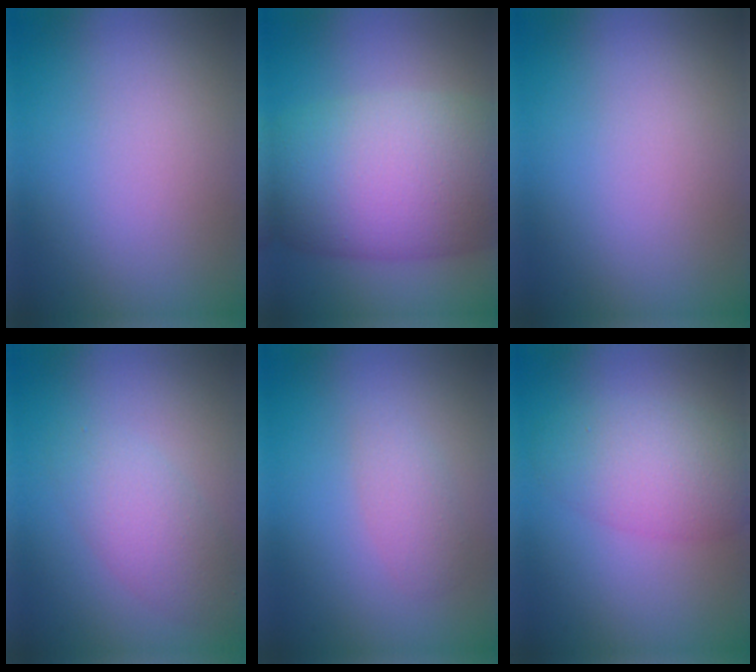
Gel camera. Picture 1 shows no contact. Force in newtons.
{"total": 12.0, "press": 12.0, "slide": 0.6}
{"total": 0.0}
{"total": 3.5, "press": 3.5, "slide": 0.1}
{"total": 1.8, "press": 1.8, "slide": 0.0}
{"total": 4.8, "press": 4.8, "slide": 0.2}